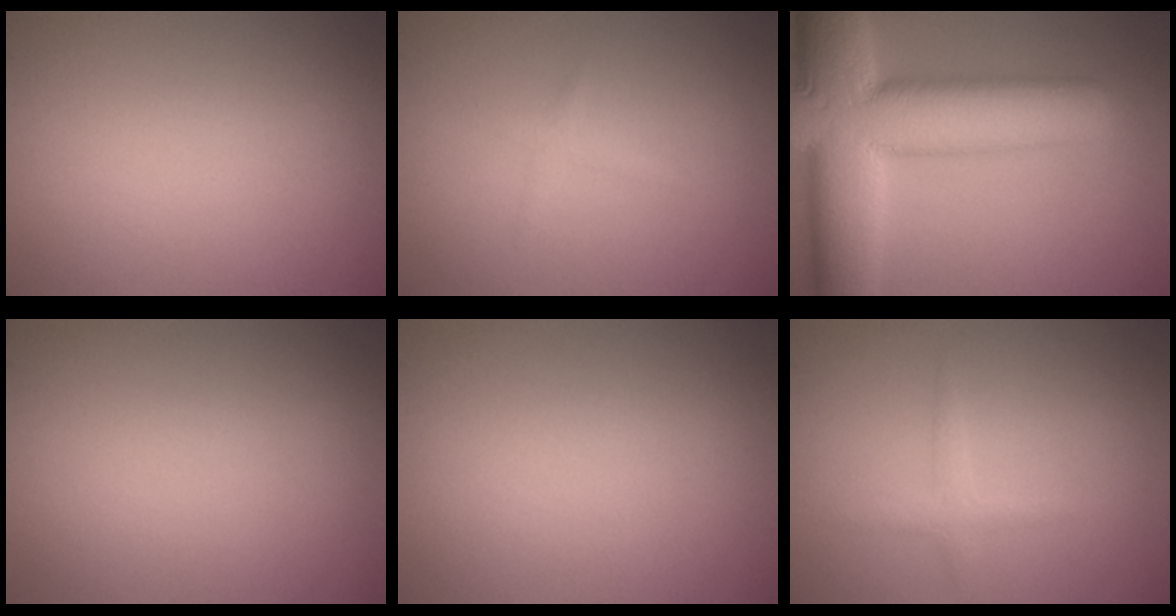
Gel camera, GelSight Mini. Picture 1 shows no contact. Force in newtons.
{"total": 0.9, "press": 0.9, "slide": 0.0}
{"total": 14.3, "press": 14.3, "slide": 0.4}
{"total": 0.0}
{"total": 0.0}
{"total": 1.3, "press": 1.3, "slide": 0.1}